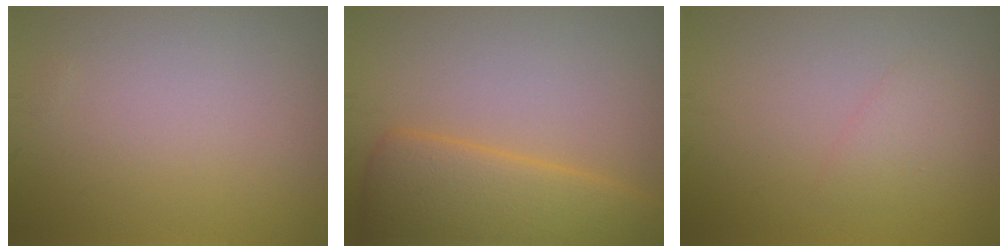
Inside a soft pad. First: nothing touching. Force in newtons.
{"total": 6.3, "press": 6.3, "slide": 0.2}
{"total": 1.3, "press": 1.3, "slide": 0.1}